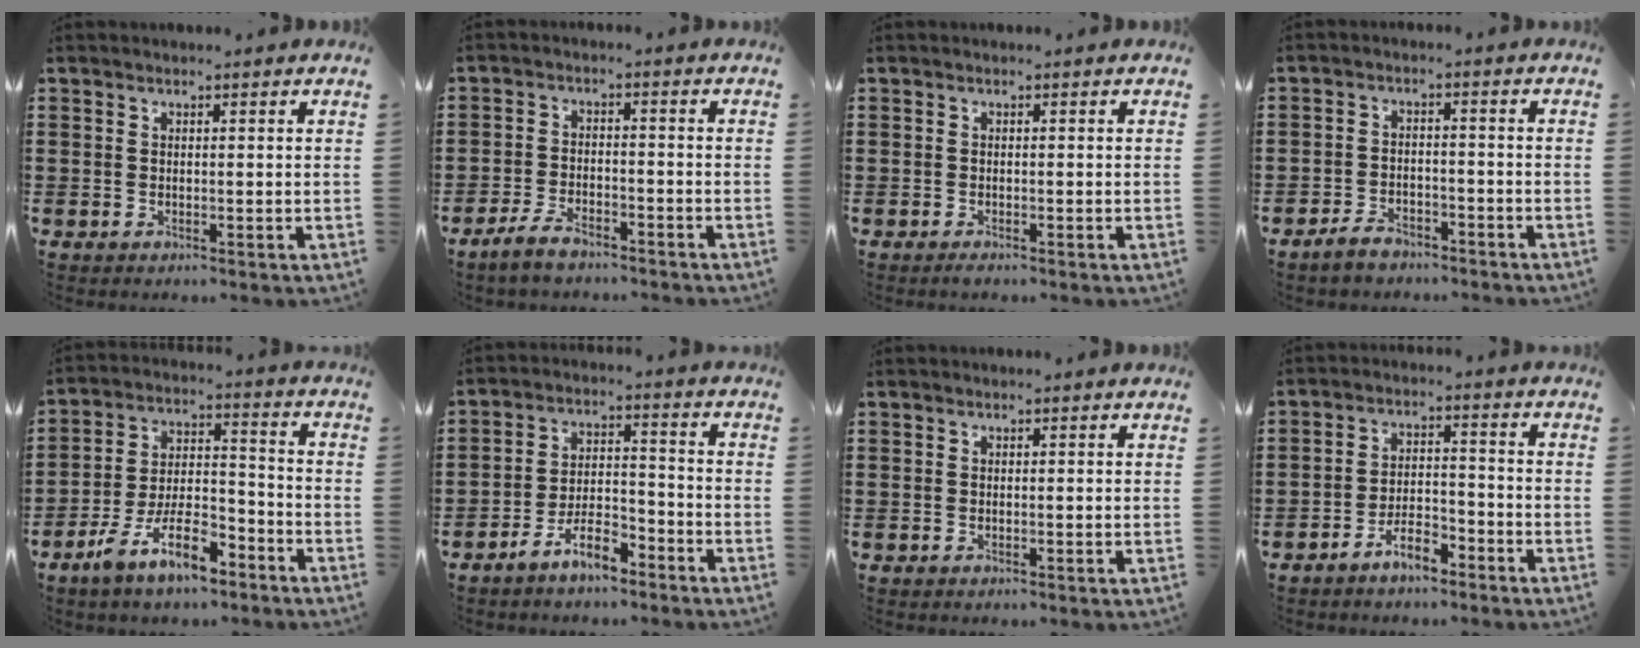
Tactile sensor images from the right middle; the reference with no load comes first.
{"total": 4.4, "force": [-3.5, 1.5, 2.1], "torque": [-0.049, 0.005, -0.070]}
{"total": 0.5, "force": [-0.4, 0.1, 0.3], "torque": [-0.007, -0.005, -0.007]}
{"total": 3.3, "force": [-3.0, 1.0, 0.8], "torque": [-0.017, 0.008, -0.061]}
{"total": 10.9, "force": [-7.3, 3.7, 7.1], "torque": [-0.141, 0.017, -0.138]}
{"total": 6.7, "force": [-5.6, 1.8, 3.1], "torque": [-0.062, 0.010, -0.109]}
{"total": 0.0}
{"total": 5.3, "force": [-4.5, 1.7, 2.3], "torque": [-0.045, 0.011, -0.088]}